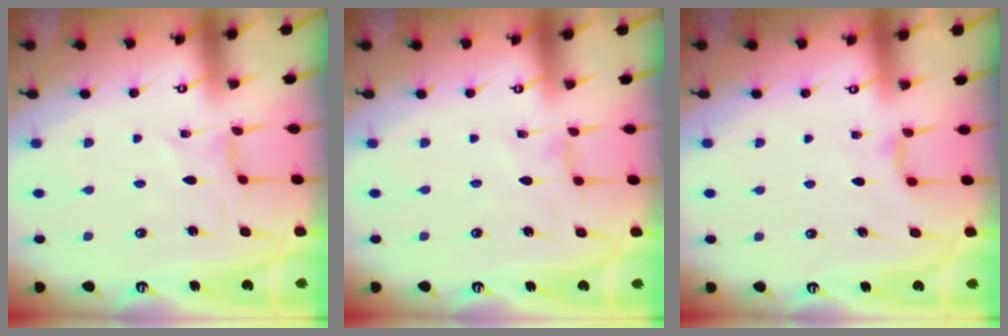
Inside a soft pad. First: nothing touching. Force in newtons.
{"total": 0.8, "press": 0.8, "slide": 0.3}
{"total": 3.8, "press": 3.7, "slide": 0.6}